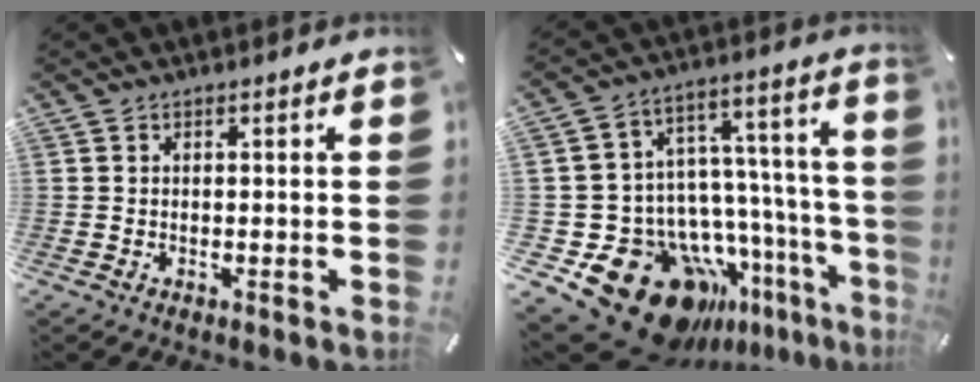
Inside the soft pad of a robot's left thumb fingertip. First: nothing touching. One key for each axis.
{"total": 23.3, "fx": -14.8, "fy": 13.0, "fz": 12.4, "tx": -0.180, "ty": 0.026, "tz": -0.208}